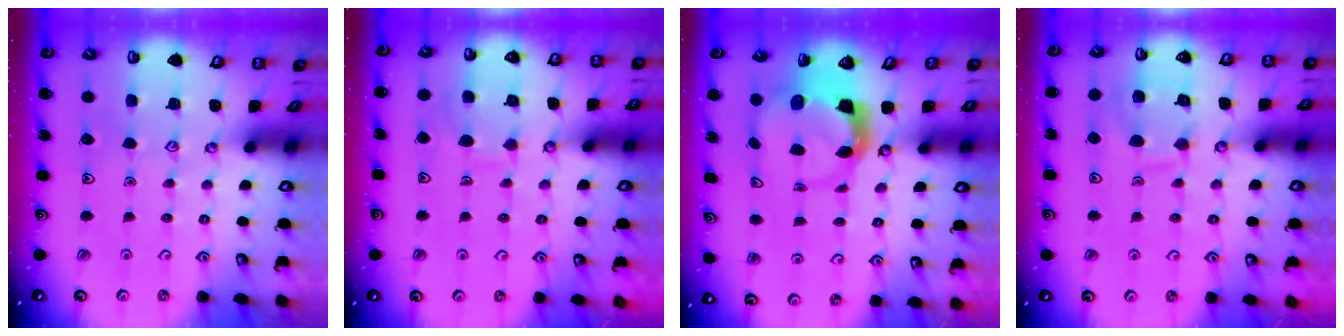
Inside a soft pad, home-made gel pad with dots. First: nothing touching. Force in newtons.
{"total": 6.9, "press": 6.9, "slide": 0.7}
{"total": 3.9, "press": 3.8, "slide": 0.6}
{"total": 9.7, "press": 9.7, "slide": 0.9}